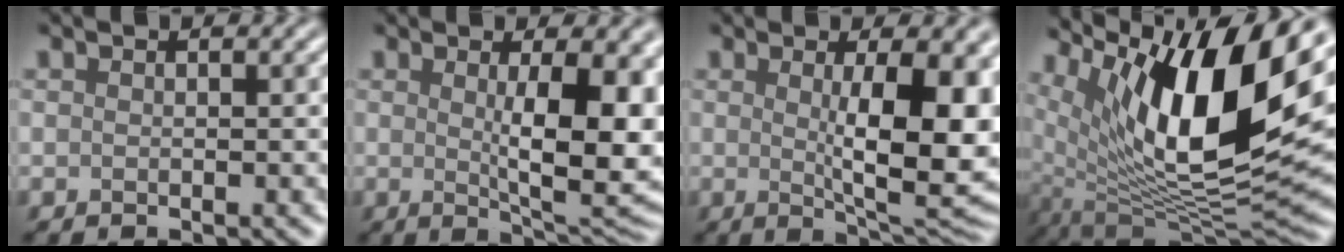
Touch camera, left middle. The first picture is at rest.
{"total": 9.0, "force": [1.0, 2.4, 8.6], "torque": [-0.123, -0.009, 0.023]}
{"total": 10.0, "force": [1.0, 2.7, 9.6], "torque": [-0.133, -0.011, 0.022]}
{"total": 14.5, "force": [6.0, 5.1, 12.1], "torque": [-0.205, -0.001, 0.106]}